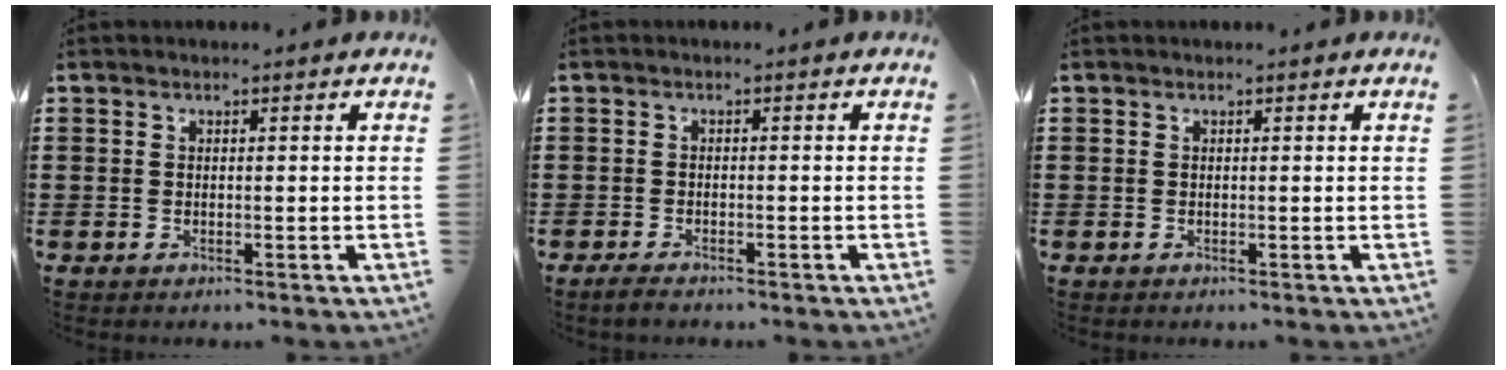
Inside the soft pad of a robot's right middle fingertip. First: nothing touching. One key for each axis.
{"total": 1.2, "fx": -1.0, "fy": 0.3, "fz": 0.6, "tx": -0.012, "ty": 0.000, "tz": -0.020}
{"total": 0.0}